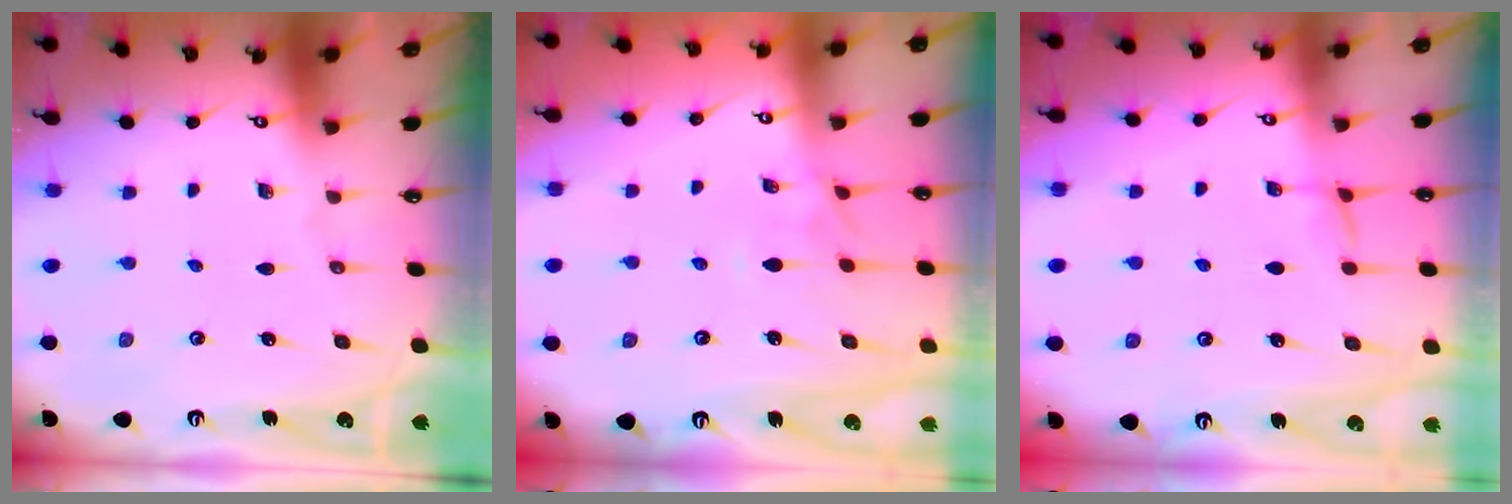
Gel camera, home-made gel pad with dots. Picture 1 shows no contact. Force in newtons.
{"total": 1.2, "press": 0.9, "slide": 0.8}
{"total": 1.9, "press": 1.9, "slide": 0.2}